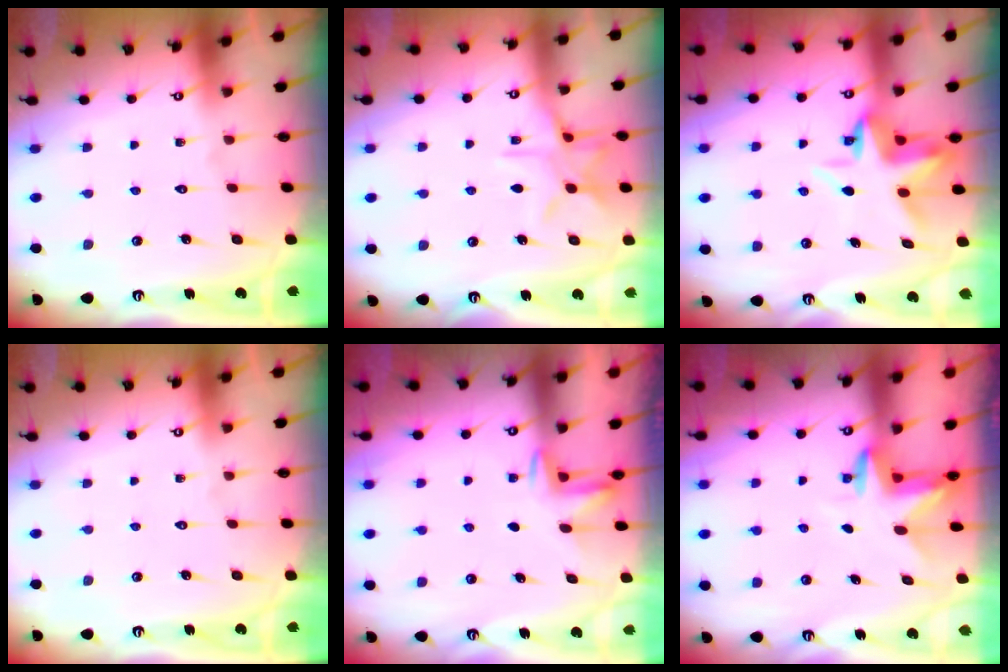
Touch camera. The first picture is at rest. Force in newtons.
{"total": 10.2, "press": 10.2, "slide": 0.9}
{"total": 6.7, "press": 6.6, "slide": 1.1}
{"total": 0.0}
{"total": 2.3, "press": 2.2, "slide": 0.4}
{"total": 3.4, "press": 3.4, "slide": 0.3}